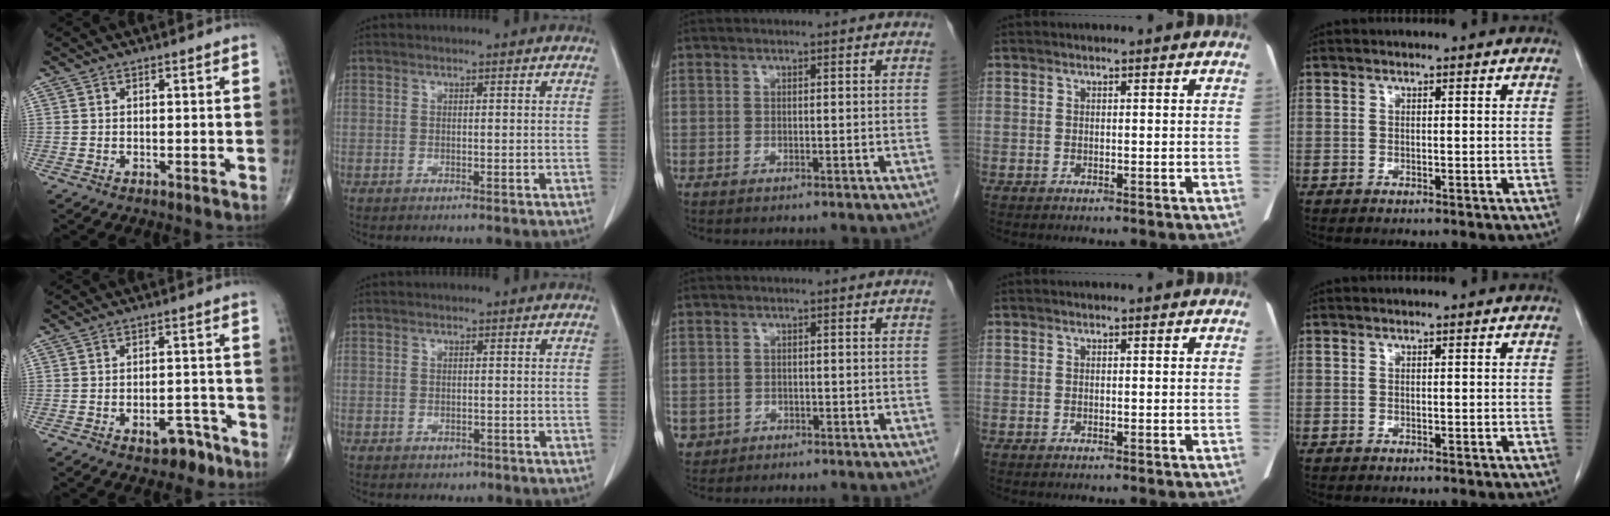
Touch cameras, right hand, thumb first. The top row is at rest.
{"thumb": {"total": 5.5, "force": [-3.4, 3.0, 3.1], "torque": [-0.024, 0.032, -0.043]}, "index": {"total": 1.2, "force": [-0.7, 0.9, 0.3], "torque": [-0.004, 0.002, -0.006]}, "middle": {"total": 2.5, "force": [-1.1, 2.2, 0.2], "torque": [-0.004, 0.006, -0.015]}}